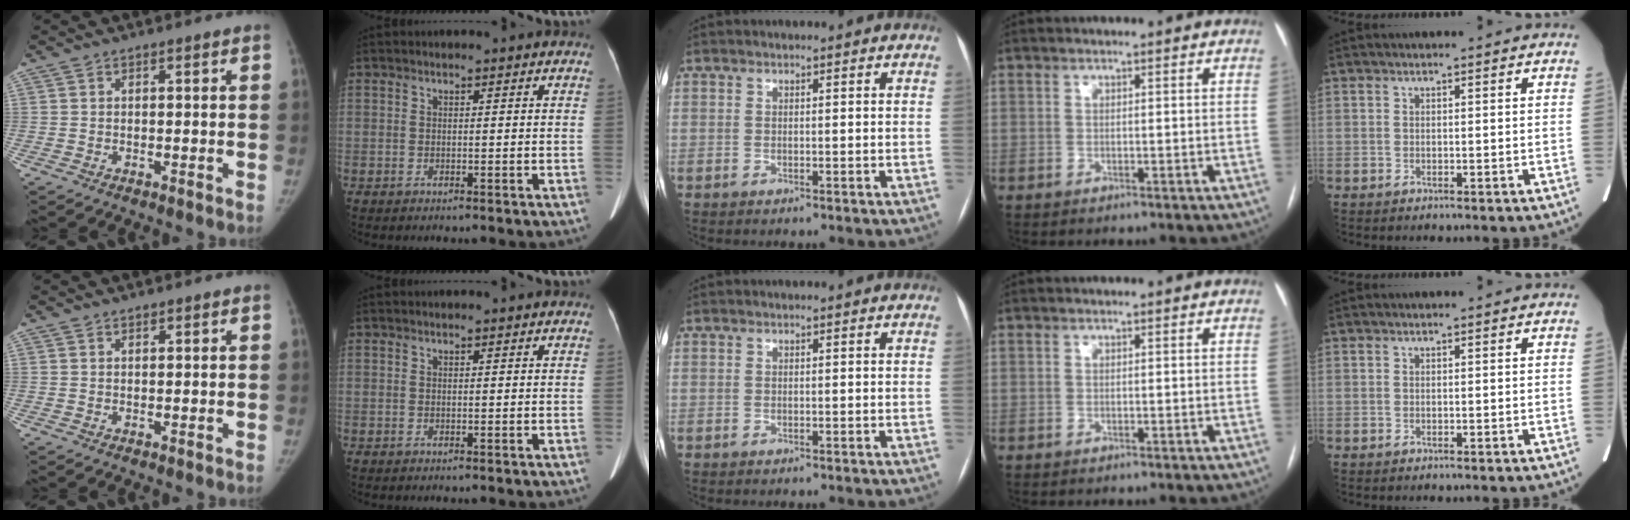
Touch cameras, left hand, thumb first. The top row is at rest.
{"thumb": {"total": 0.6, "force": [0.6, 0.2, 0.2], "torque": [-0.004, -0.004, 0.010]}, "index": {"total": 0.9, "force": [0.8, 0.1, 0.3], "torque": [-0.010, 0.008, 0.010]}}